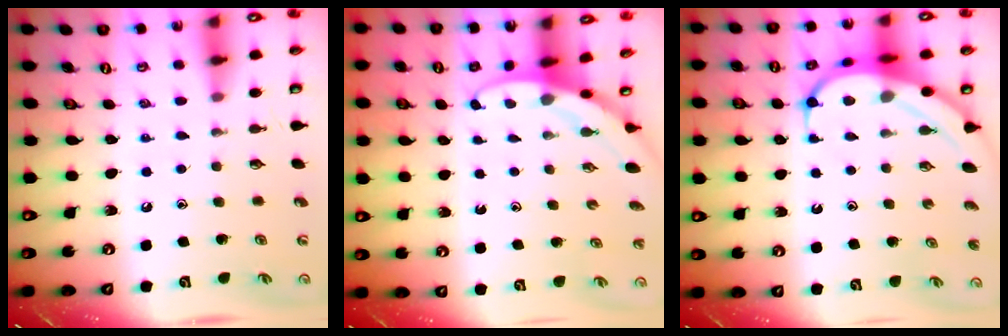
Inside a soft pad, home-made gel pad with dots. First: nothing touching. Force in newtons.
{"total": 2.8, "press": 2.8, "slide": 0.1}
{"total": 8.8, "press": 8.8, "slide": 0.6}